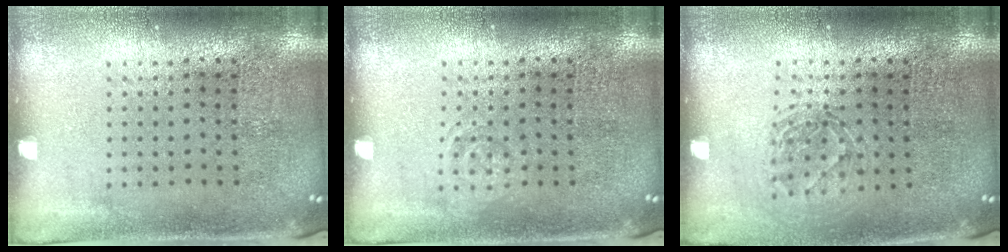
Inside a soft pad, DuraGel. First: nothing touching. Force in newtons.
{"total": 1.0, "press": 1.0, "slide": 0.2}
{"total": 1.3, "press": 1.2, "slide": 0.6}